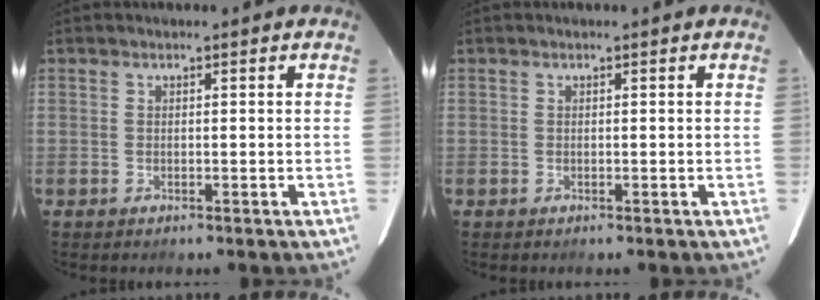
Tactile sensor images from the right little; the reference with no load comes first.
{"total": 0.0}